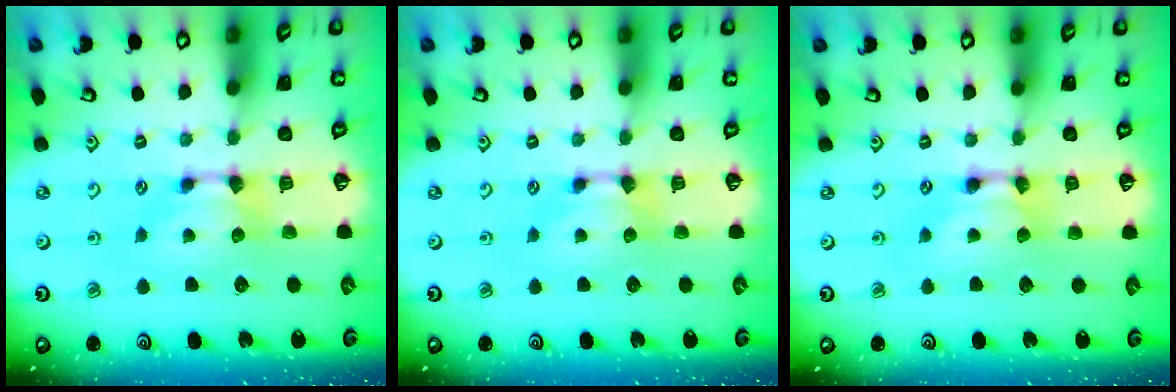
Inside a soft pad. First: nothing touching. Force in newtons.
{"total": 0.0}
{"total": 2.0, "press": 2.0, "slide": 0.1}